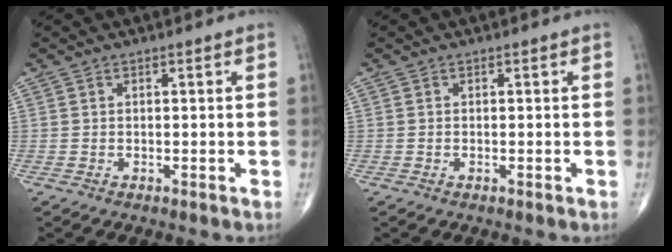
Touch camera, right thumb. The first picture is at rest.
{"total": 0.0}